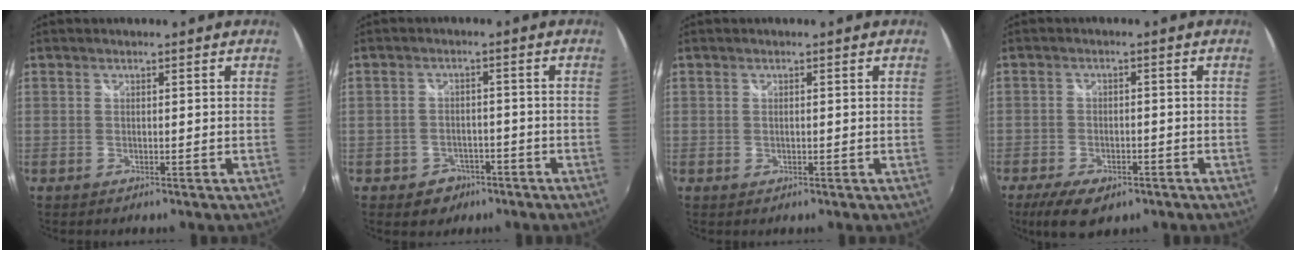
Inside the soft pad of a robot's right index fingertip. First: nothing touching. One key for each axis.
{"total": 5.1, "fx": -2.9, "fy": 4.0, "fz": 1.1, "tx": -0.038, "ty": 0.011, "tz": -0.034}
{"total": 0.7, "fx": -0.1, "fy": 0.5, "fz": 0.5, "tx": -0.011, "ty": -0.002, "tz": -0.002}
{"total": 6.0, "fx": -3.7, "fy": 2.8, "fz": 3.8, "tx": -0.090, "ty": -0.023, "tz": -0.062}